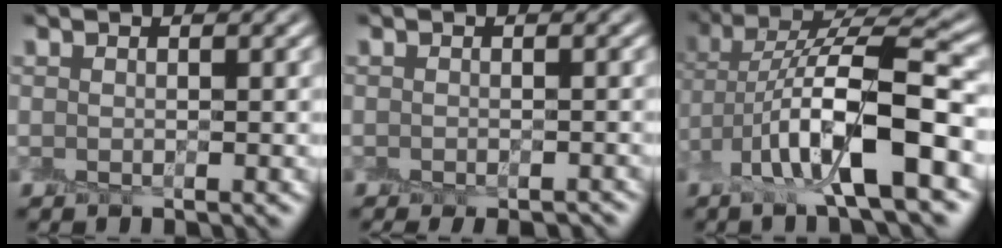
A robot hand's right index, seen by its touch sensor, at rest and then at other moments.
{"total": 1.9, "force": [-1.7, 0.4, 0.9], "torque": [-0.009, -0.010, -0.020]}
{"total": 9.3, "force": [-2.5, 2.9, 8.5], "torque": [-0.159, 0.008, -0.048]}